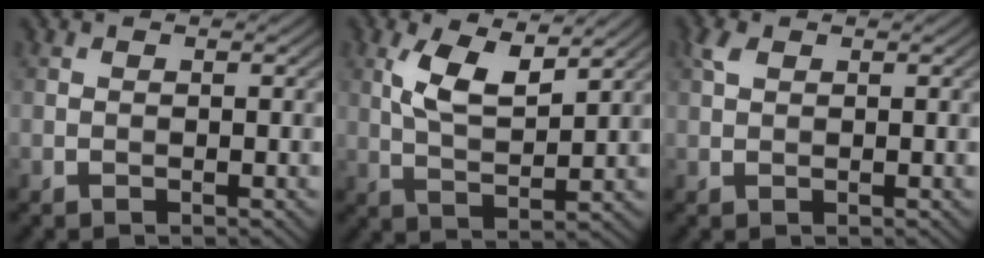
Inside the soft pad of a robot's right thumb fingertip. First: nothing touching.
{"total": 7.1, "force": [3.4, 2.7, 5.7], "torque": [-0.118, -0.003, 0.065]}
{"total": 1.8, "force": [0.9, 1.0, 1.2], "torque": [-0.031, 0.007, 0.016]}